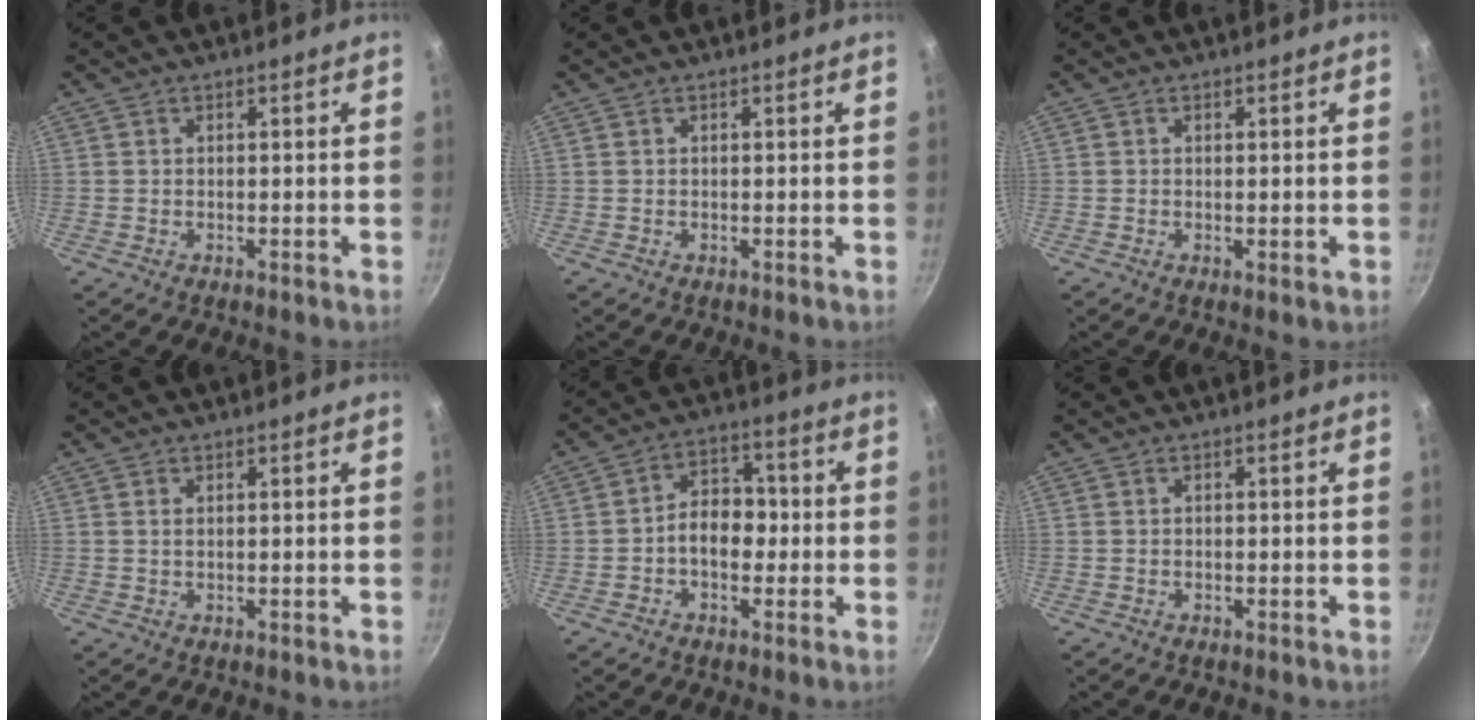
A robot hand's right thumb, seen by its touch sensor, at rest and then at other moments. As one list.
[{"total": 0.0}, {"total": 0.8, "force": [0.1, 0.2, 0.8], "torque": [-0.012, -0.003, -0.001]}, {"total": 0.7, "force": [0.2, 0.4, 0.6], "torque": [-0.010, 0.000, 0.005]}, {"total": 7.5, "force": [-1.2, 5.3, 5.1], "torque": [-0.039, 0.026, -0.028]}, {"total": 0.0}]